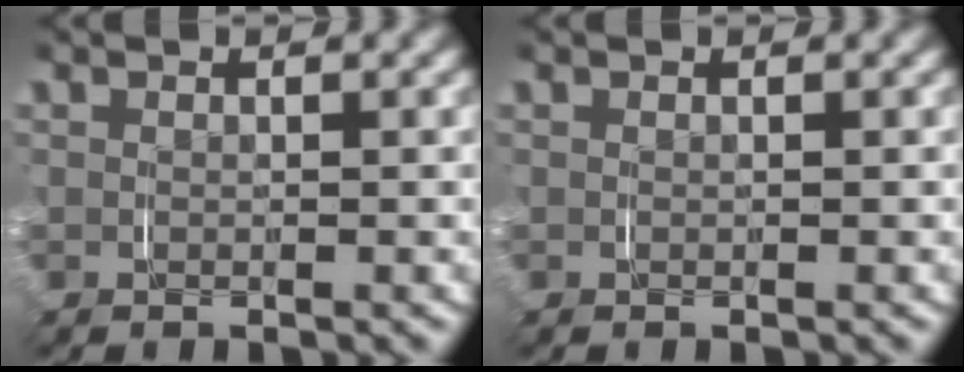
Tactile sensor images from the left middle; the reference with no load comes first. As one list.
[{"total": 0.0}]